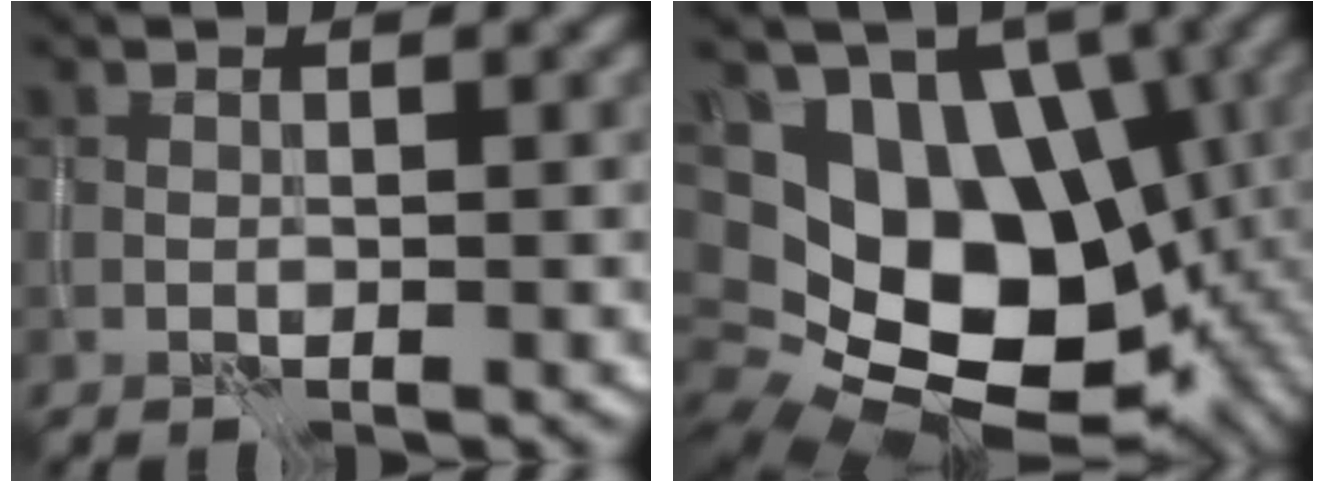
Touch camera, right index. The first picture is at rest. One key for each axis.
{"total": 17.5, "fx": -0.7, "fy": 13.2, "fz": 11.4, "tx": -0.164, "ty": -0.020, "tz": 0.007}